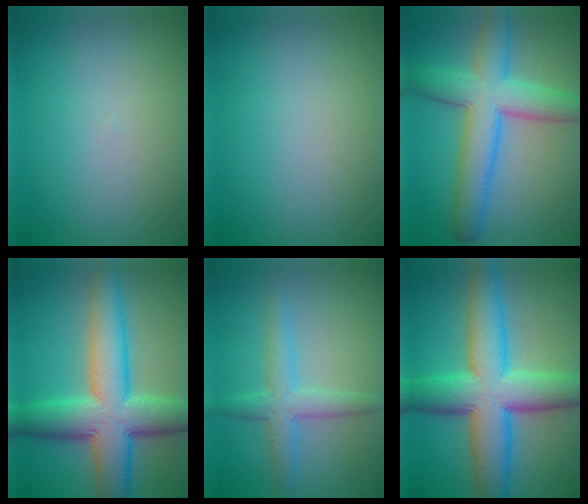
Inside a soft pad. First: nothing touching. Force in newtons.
{"total": 0.0}
{"total": 7.9, "press": 7.9, "slide": 0.2}
{"total": 10.1, "press": 10.1, "slide": 0.2}
{"total": 3.3, "press": 3.3, "slide": 0.1}
{"total": 10.8, "press": 10.8, "slide": 0.0}